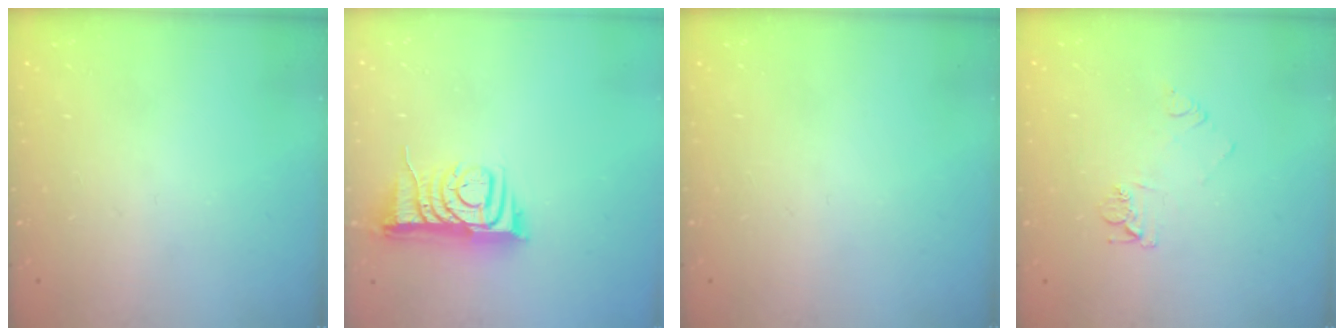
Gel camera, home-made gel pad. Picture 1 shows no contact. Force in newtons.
{"total": 8.0, "press": 8.0, "slide": 0.4}
{"total": 0.0}
{"total": 5.6, "press": 5.6, "slide": 0.5}